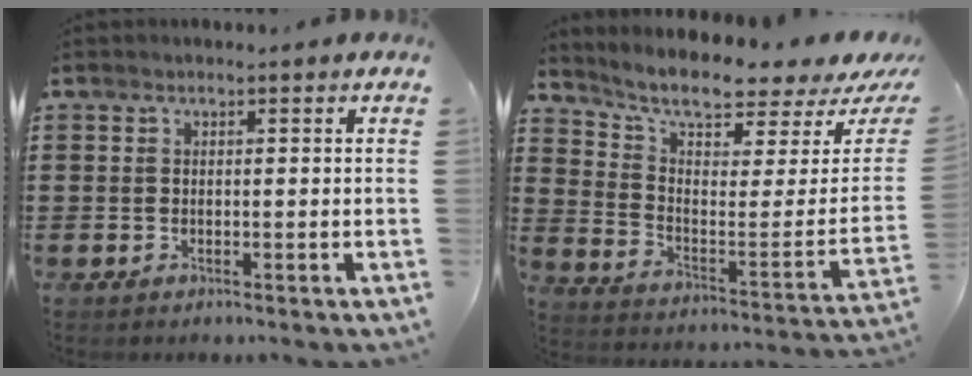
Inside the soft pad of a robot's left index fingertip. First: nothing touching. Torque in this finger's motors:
{"motor_torque": [1.88, -0.25, 0.40, 0.19]}